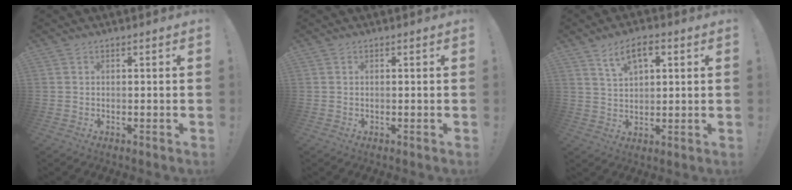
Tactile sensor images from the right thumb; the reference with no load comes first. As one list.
[{"total": 0.0}, {"total": 7.6, "force": [3.7, 3.8, 5.5], "torque": [-0.090, -0.003, 0.066]}]